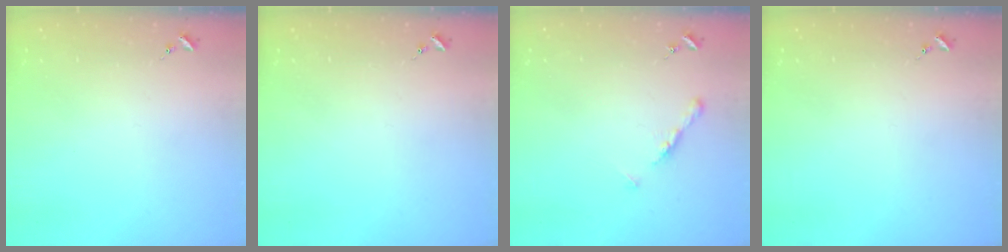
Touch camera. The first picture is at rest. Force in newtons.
{"total": 0.0}
{"total": 5.3, "press": 5.2, "slide": 0.6}
{"total": 0.0}